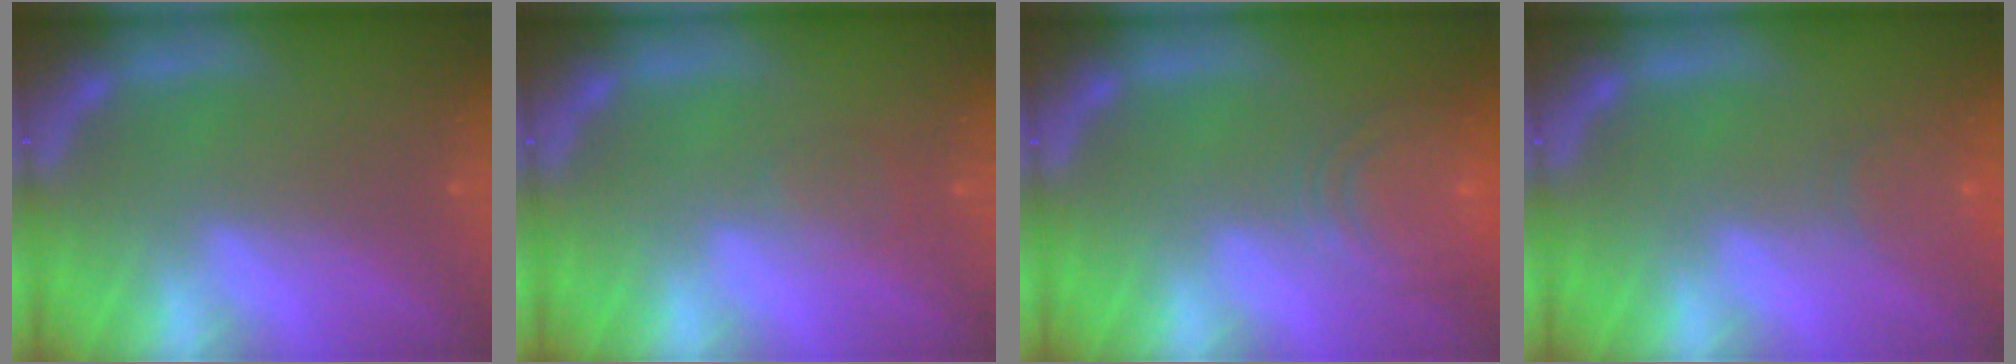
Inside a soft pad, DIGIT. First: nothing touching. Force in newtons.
{"total": 1.5}
{"total": 8.0}
{"total": 3.0}